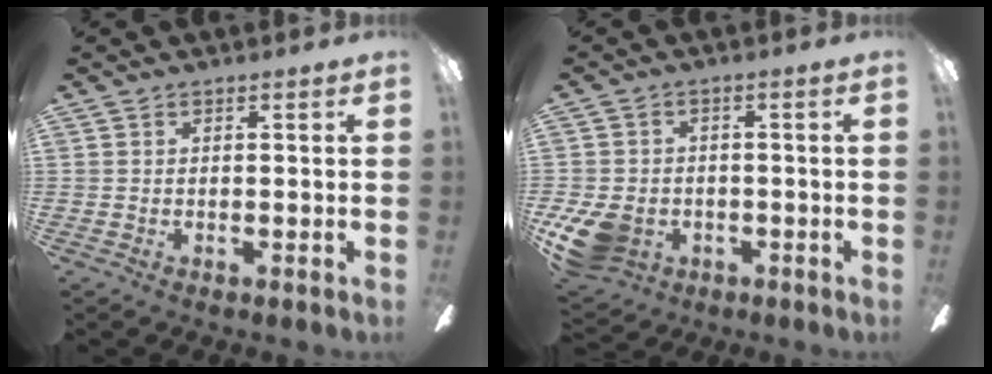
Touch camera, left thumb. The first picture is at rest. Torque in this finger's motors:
{"motor_torque": [0.19, 2.08, 0.39, -0.46, 0.06]}